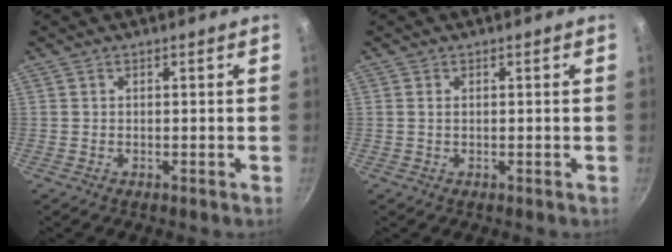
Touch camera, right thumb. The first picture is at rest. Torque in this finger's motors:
{"motor_torque": [-0.23, 0.23, -0.02, 0.61, 0.00]}